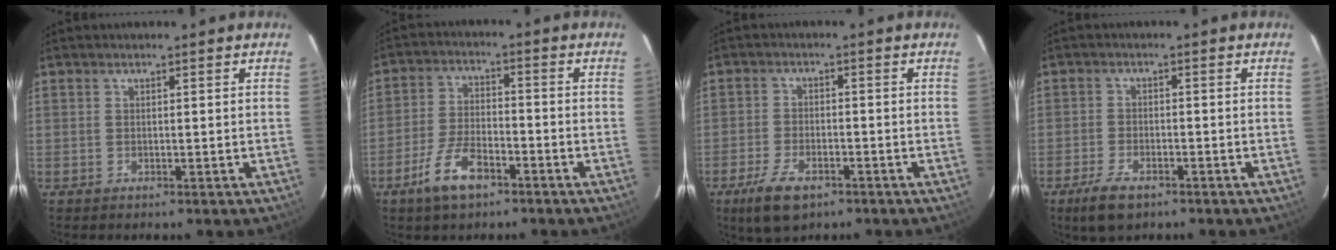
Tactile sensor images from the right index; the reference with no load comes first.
{"total": 8.7, "force": [-5.5, 3.4, 5.9], "torque": [-0.128, -0.001, -0.101]}
{"total": 8.0, "force": [-5.0, 3.6, 5.2], "torque": [-0.127, -0.014, -0.088]}
{"total": 6.2, "force": [-4.1, 2.6, 3.8], "torque": [-0.098, -0.009, -0.074]}